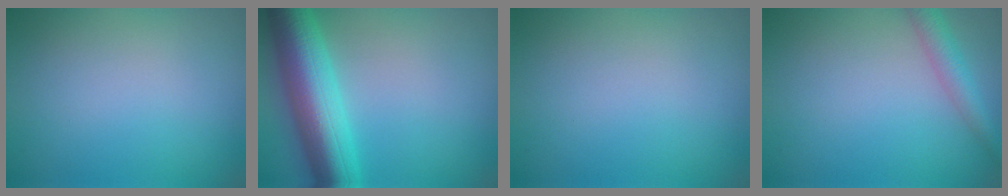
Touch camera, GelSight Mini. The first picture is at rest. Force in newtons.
{"total": 9.0, "press": 9.0, "slide": 0.2}
{"total": 0.0}
{"total": 2.8, "press": 2.8, "slide": 0.1}